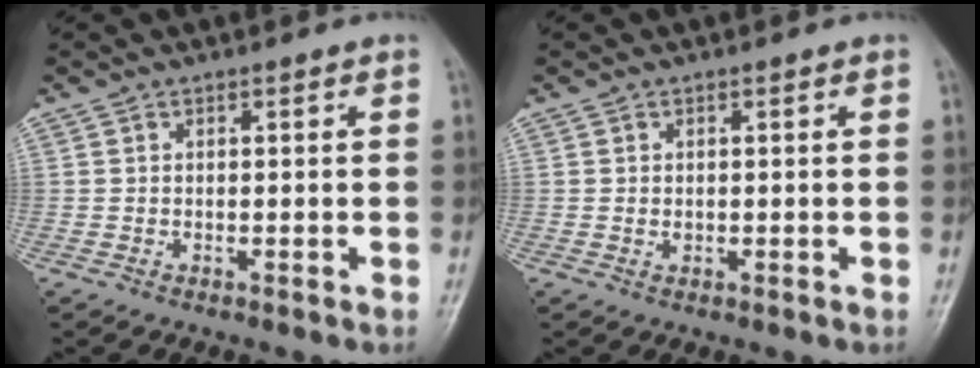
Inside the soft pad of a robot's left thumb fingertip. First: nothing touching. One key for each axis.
{"total": 0.9, "fx": 0.1, "fy": 0.6, "fz": 0.7, "tx": -0.009, "ty": 0.003, "tz": 0.004}